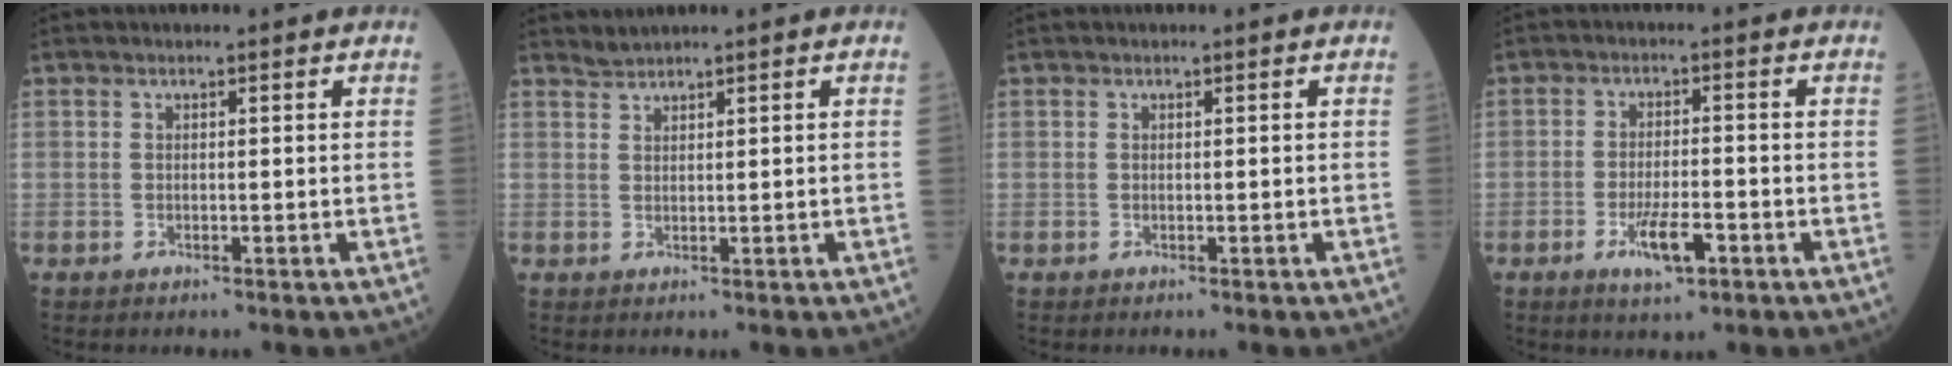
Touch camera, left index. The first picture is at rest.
{"total": 1.3, "force": [1.3, -0.3, -0.1], "torque": [-0.002, 0.008, 0.031]}
{"total": 0.0}
{"total": 5.5, "force": [-2.6, 1.4, 4.6], "torque": [-0.090, -0.004, -0.040]}